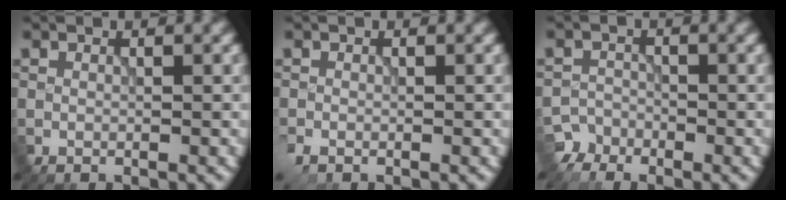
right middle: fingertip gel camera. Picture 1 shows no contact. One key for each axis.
{"total": 1.5, "fx": -0.8, "fy": 0.7, "fz": 1.0, "tx": -0.028, "ty": -0.009, "tz": -0.017}
{"total": 2.6, "fx": -2.3, "fy": 1.2, "fz": -0.4, "tx": 0.014, "ty": 0.005, "tz": -0.041}